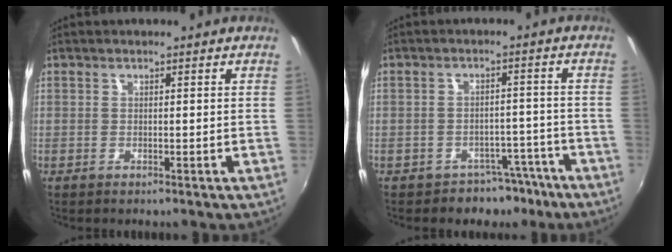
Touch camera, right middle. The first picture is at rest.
{"total": 6.2, "force": [-4.6, 4.1, 0.8], "torque": [-0.011, 0.032, -0.054]}